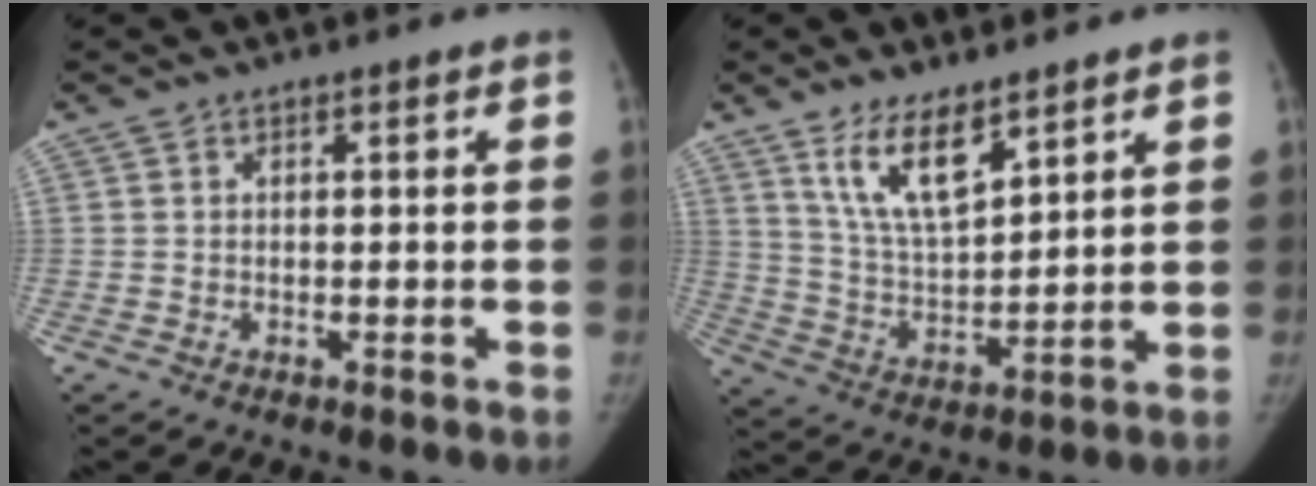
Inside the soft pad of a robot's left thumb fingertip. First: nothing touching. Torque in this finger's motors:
{"motor_torque": [0.20, -0.45, 1.63, -1.03, 0.37]}